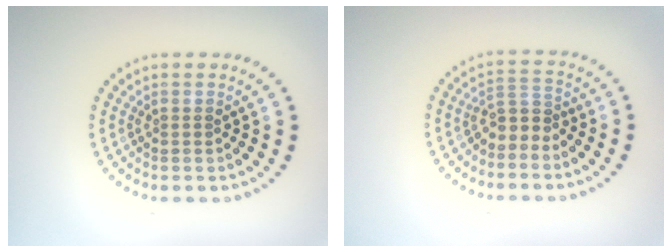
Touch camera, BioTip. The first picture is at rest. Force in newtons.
{"total": 2.0, "press": 1.5, "slide": 1.4}